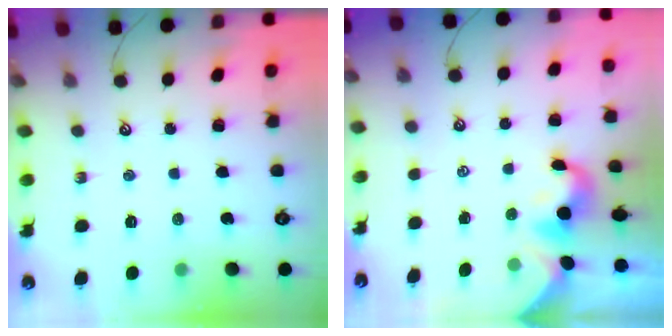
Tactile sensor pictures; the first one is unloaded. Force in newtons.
{"total": 1.9, "press": 1.9, "slide": 0.3}